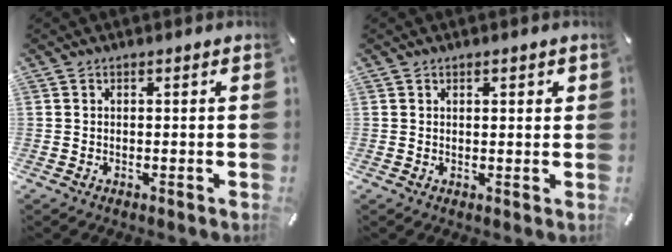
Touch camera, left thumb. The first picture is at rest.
{"total": 1.0, "force": [0.6, 0.7, 0.5], "torque": [-0.002, -0.001, 0.009]}